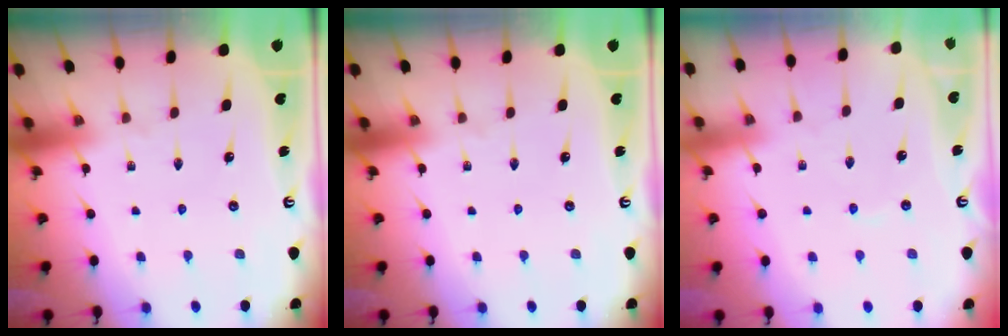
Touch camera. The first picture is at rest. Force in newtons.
{"total": 0.0}
{"total": 1.6, "press": 1.6, "slide": 0.3}